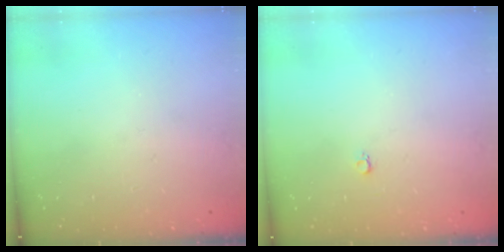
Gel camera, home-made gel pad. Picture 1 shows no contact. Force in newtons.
{"total": 2.6, "press": 2.6, "slide": 0.3}